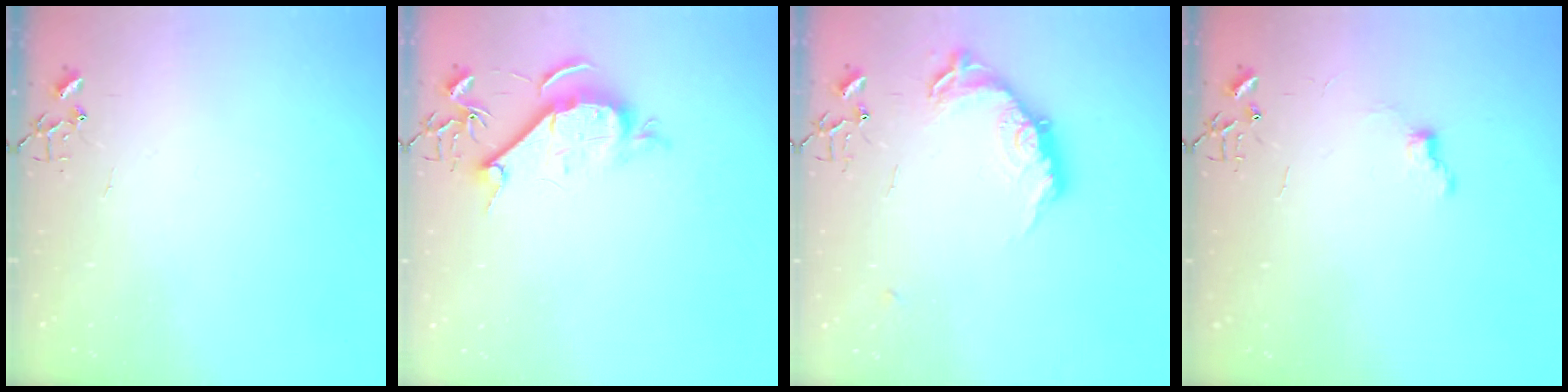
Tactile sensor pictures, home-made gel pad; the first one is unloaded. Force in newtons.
{"total": 9.3, "press": 9.2, "slide": 1.1}
{"total": 15.0, "press": 15.0, "slide": 0.7}
{"total": 6.6, "press": 6.6, "slide": 0.7}